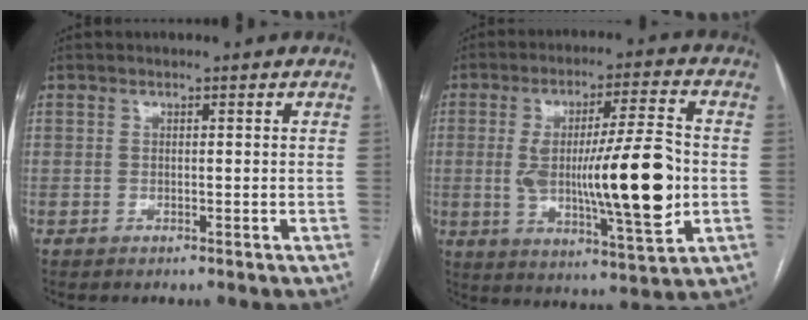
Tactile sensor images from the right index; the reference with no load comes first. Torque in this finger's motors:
{"motor_torque": [1.58, 0.56, 0.73, 0.21]}